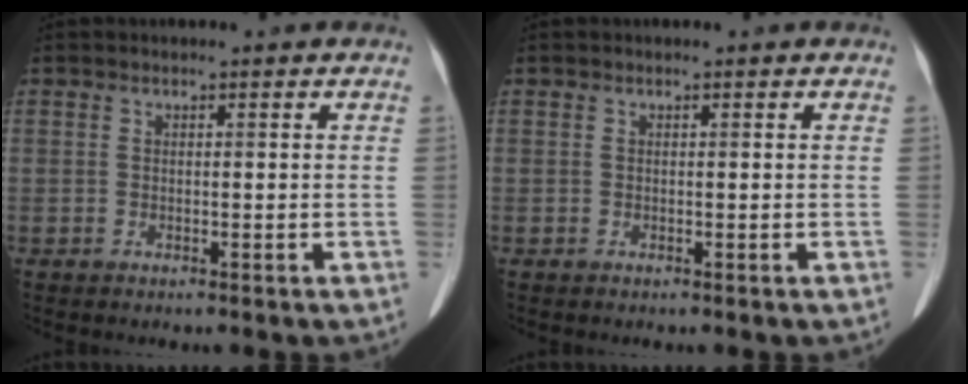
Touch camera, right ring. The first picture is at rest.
{"total": 0.0}